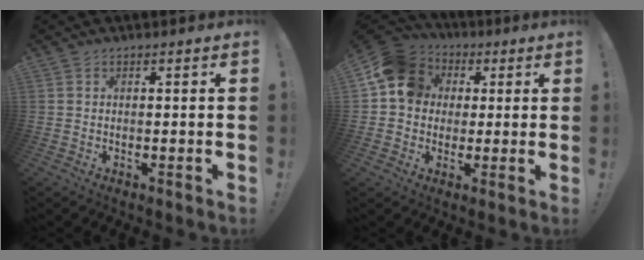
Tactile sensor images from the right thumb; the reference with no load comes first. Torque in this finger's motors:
{"motor_torque": [1.52, 1.37, 0.62, 0.12, 0.08]}